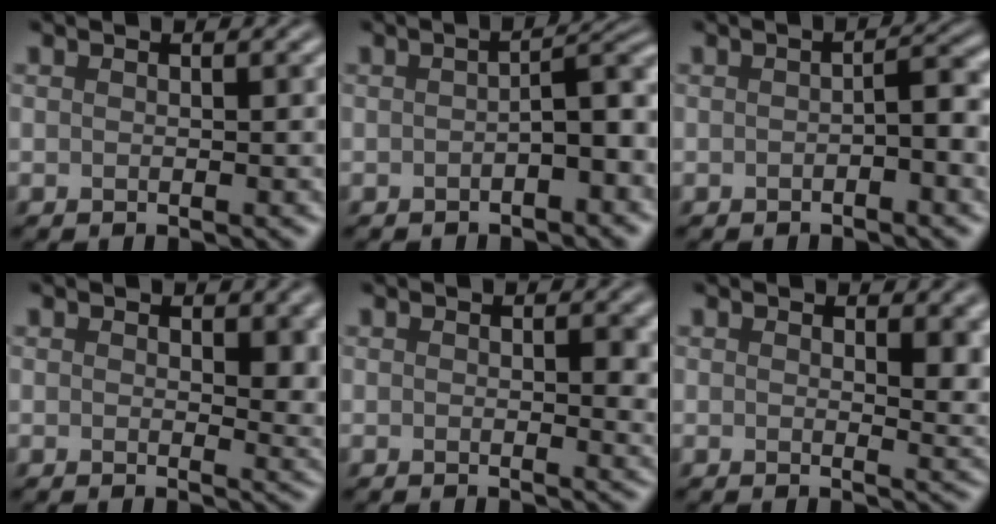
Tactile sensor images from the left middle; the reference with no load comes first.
{"total": 3.4, "force": [-1.0, 1.0, 3.1], "torque": [-0.045, 0.013, -0.019]}
{"total": 2.5, "force": [-0.6, 0.6, 2.3], "torque": [-0.037, 0.007, -0.011]}
{"total": 3.3, "force": [0.9, 1.6, 2.8], "torque": [-0.028, -0.006, 0.015]}
{"total": 2.0, "force": [0.2, 0.6, 1.9], "torque": [-0.022, -0.007, 0.003]}
{"total": 3.5, "force": [1.2, 1.5, 2.9], "torque": [-0.031, -0.006, 0.021]}